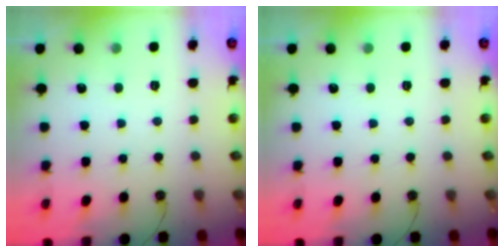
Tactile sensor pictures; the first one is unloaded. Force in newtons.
{"total": 0.0}